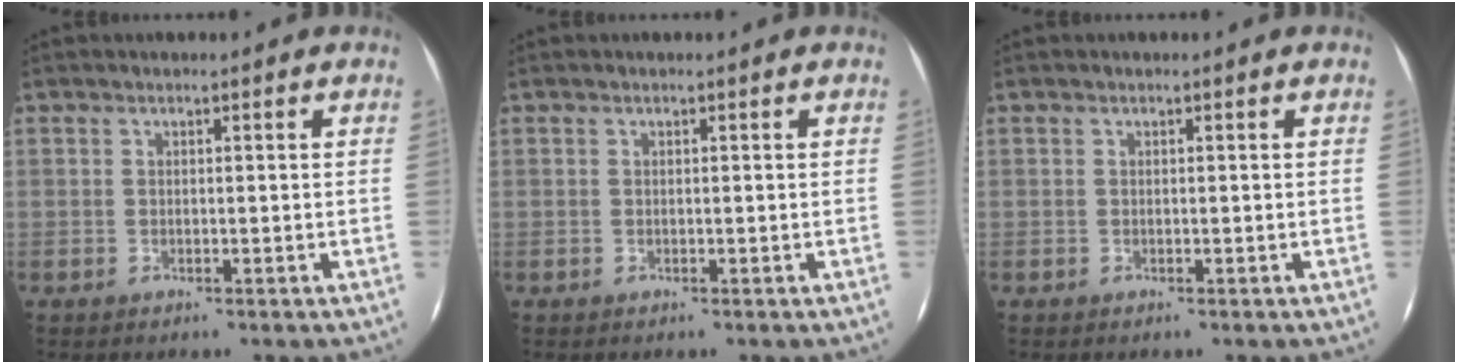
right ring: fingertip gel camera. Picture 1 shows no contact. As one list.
[{"total": 0.0}, {"total": 0.0}]